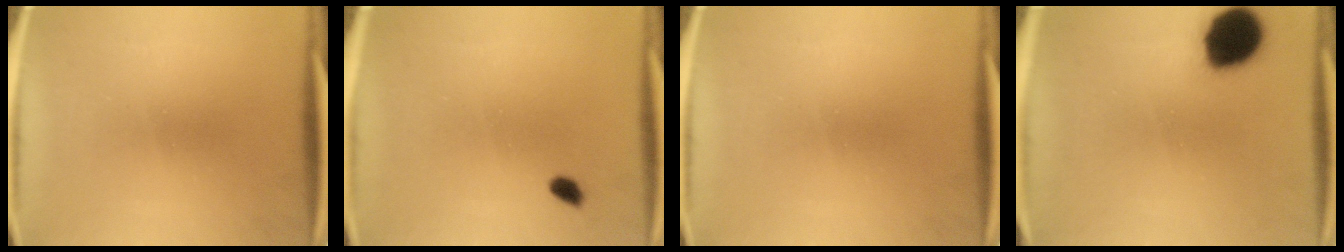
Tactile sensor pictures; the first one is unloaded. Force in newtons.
{"total": 1.5}
{"total": 0.0}
{"total": 13.9}